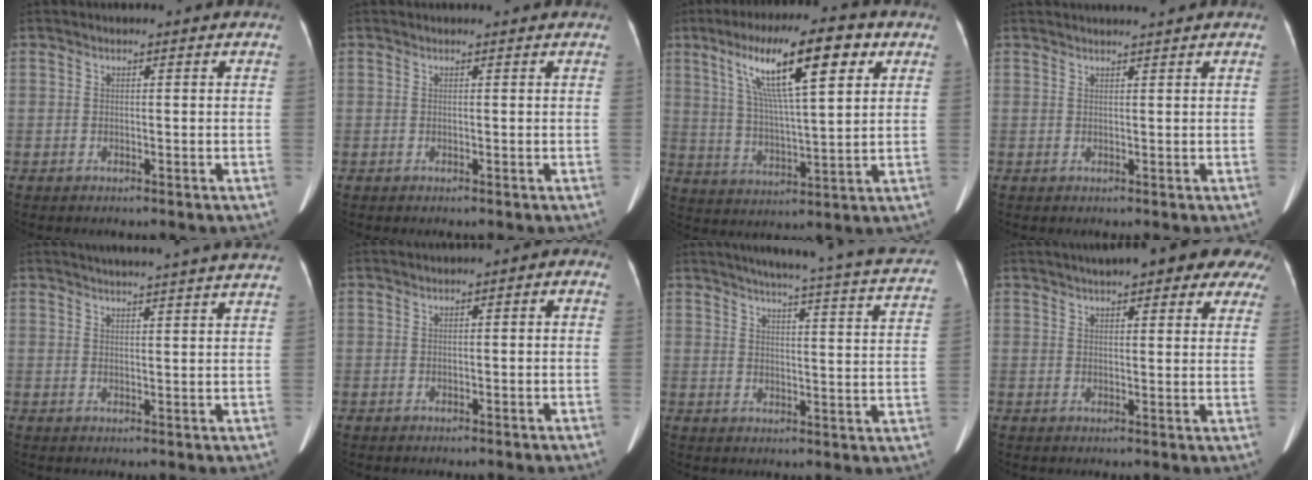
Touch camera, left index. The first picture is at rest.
{"total": 1.6, "force": [1.6, 0.1, 0.4], "torque": [-0.008, 0.012, 0.020]}
{"total": 15.6, "force": [7.1, 2.5, 13.6], "torque": [-0.239, 0.022, 0.120]}
{"total": 2.8, "force": [2.6, -0.7, 0.9], "torque": [-0.010, 0.011, 0.041]}
{"total": 11.9, "force": [10.7, -0.5, 5.1], "torque": [-0.077, 0.009, 0.127]}
{"total": 1.8, "force": [0.0, 1.0, 1.5], "torque": [-0.012, 0.017, -0.004]}
{"total": 24.1, "force": [21.9, 0.8, 9.8], "torque": [-0.139, -0.044, 0.257]}
{"total": 16.5, "force": [11.4, 4.1, 11.3], "torque": [-0.156, 0.043, 0.134]}